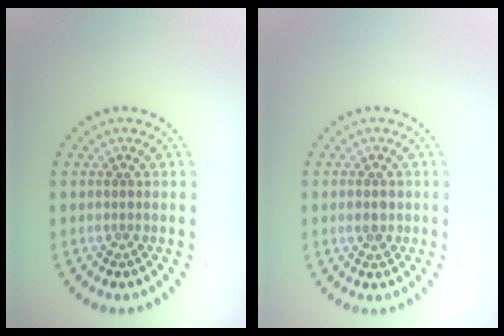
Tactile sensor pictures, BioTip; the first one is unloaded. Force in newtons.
{"total": 1.4, "press": 1.4, "slide": 0.1}